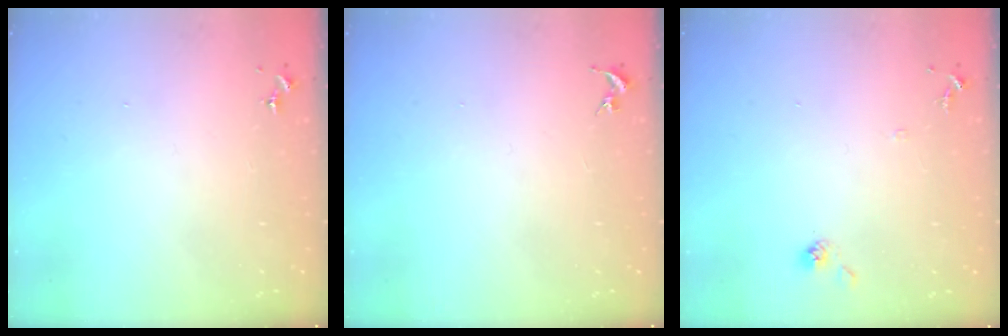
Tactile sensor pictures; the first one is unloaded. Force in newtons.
{"total": 0.0}
{"total": 7.3, "press": 7.3, "slide": 0.4}